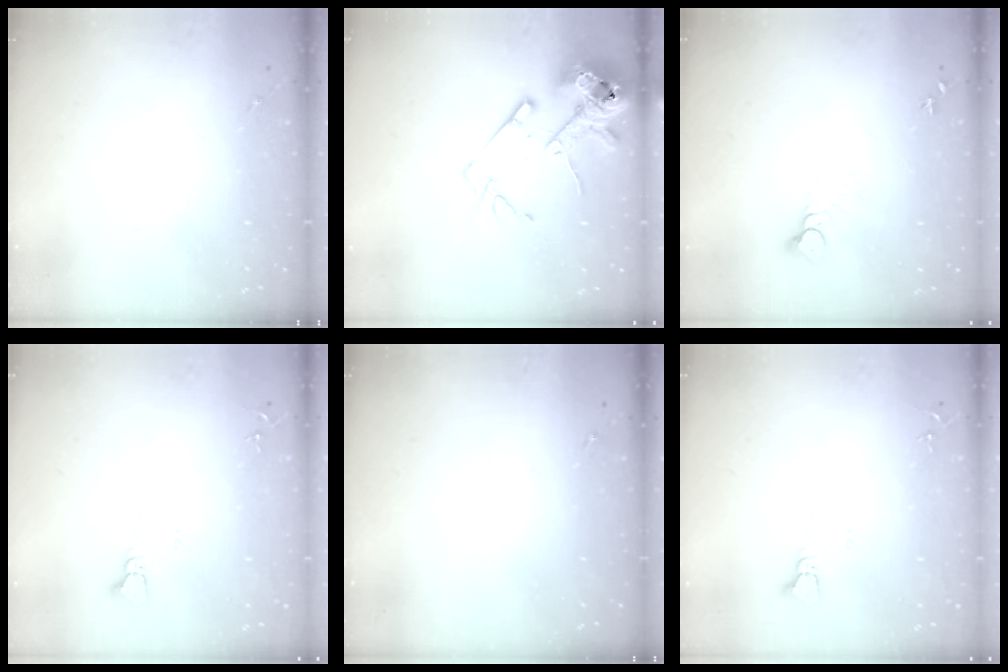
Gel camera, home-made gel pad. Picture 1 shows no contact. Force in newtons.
{"total": 15.2, "press": 14.9, "slide": 2.8}
{"total": 5.0, "press": 5.0, "slide": 0.2}
{"total": 3.4, "press": 3.4, "slide": 0.4}
{"total": 0.0}
{"total": 3.4, "press": 3.4, "slide": 0.4}